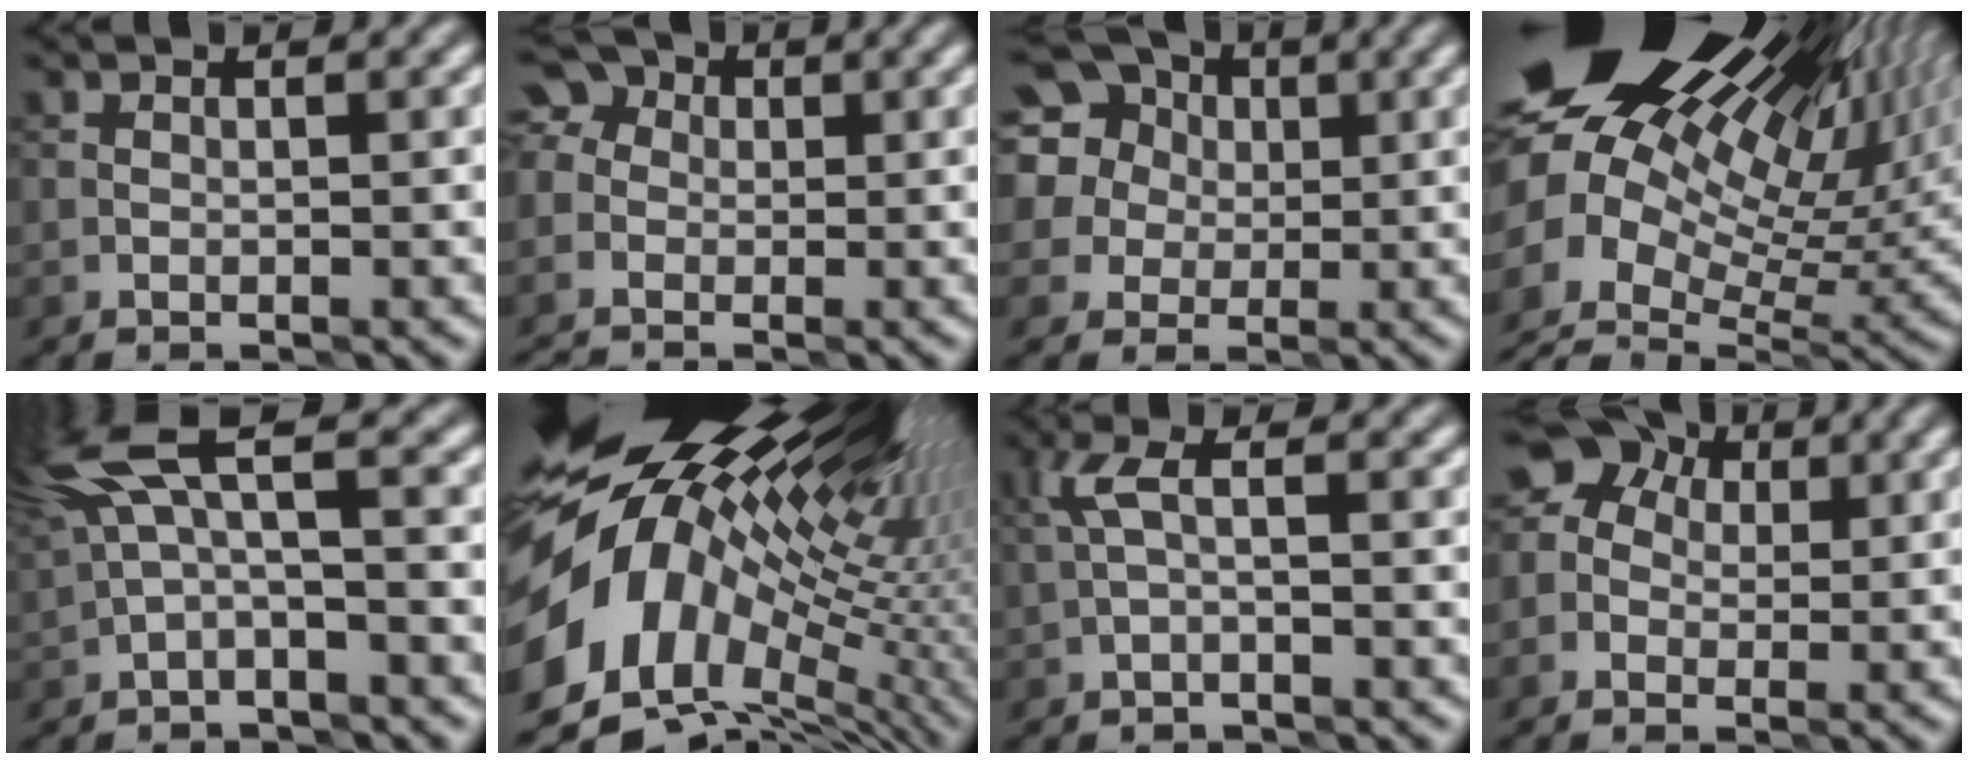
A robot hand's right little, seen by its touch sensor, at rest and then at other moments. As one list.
[{"total": 5.2, "force": [-1.8, 4.3, 2.3], "torque": [-0.046, 0.012, -0.039]}, {"total": 12.7, "force": [5.2, 10.7, 4.4], "torque": [-0.125, 0.050, 0.070]}, {"total": 18.5, "force": [6.0, 10.3, 14.2], "torque": [-0.234, 0.009, 0.140]}, {"total": 4.9, "force": [1.8, 1.3, 4.4], "torque": [-0.099, 0.011, 0.031]}, {"total": 16.1, "force": [2.6, 8.8, 13.2], "torque": [-0.212, -0.012, 0.068]}, {"total": 1.9, "force": [0.2, 0.2, 1.9], "torque": [-0.042, 0.010, 0.000]}, {"total": 6.8, "force": [1.9, 5.6, 3.4], "torque": [-0.036, 0.035, -0.008]}]